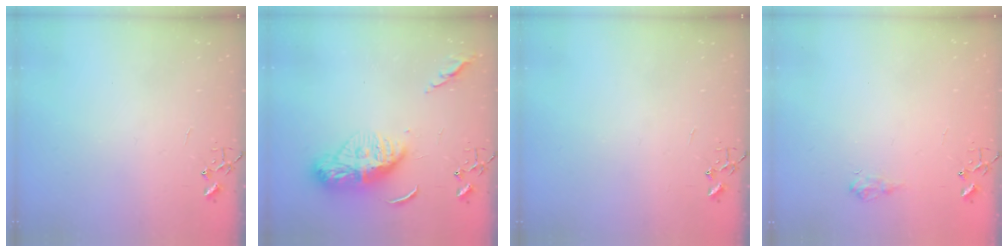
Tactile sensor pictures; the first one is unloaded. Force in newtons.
{"total": 13.3, "press": 13.2, "slide": 1.3}
{"total": 0.0}
{"total": 6.8, "press": 6.8, "slide": 0.8}